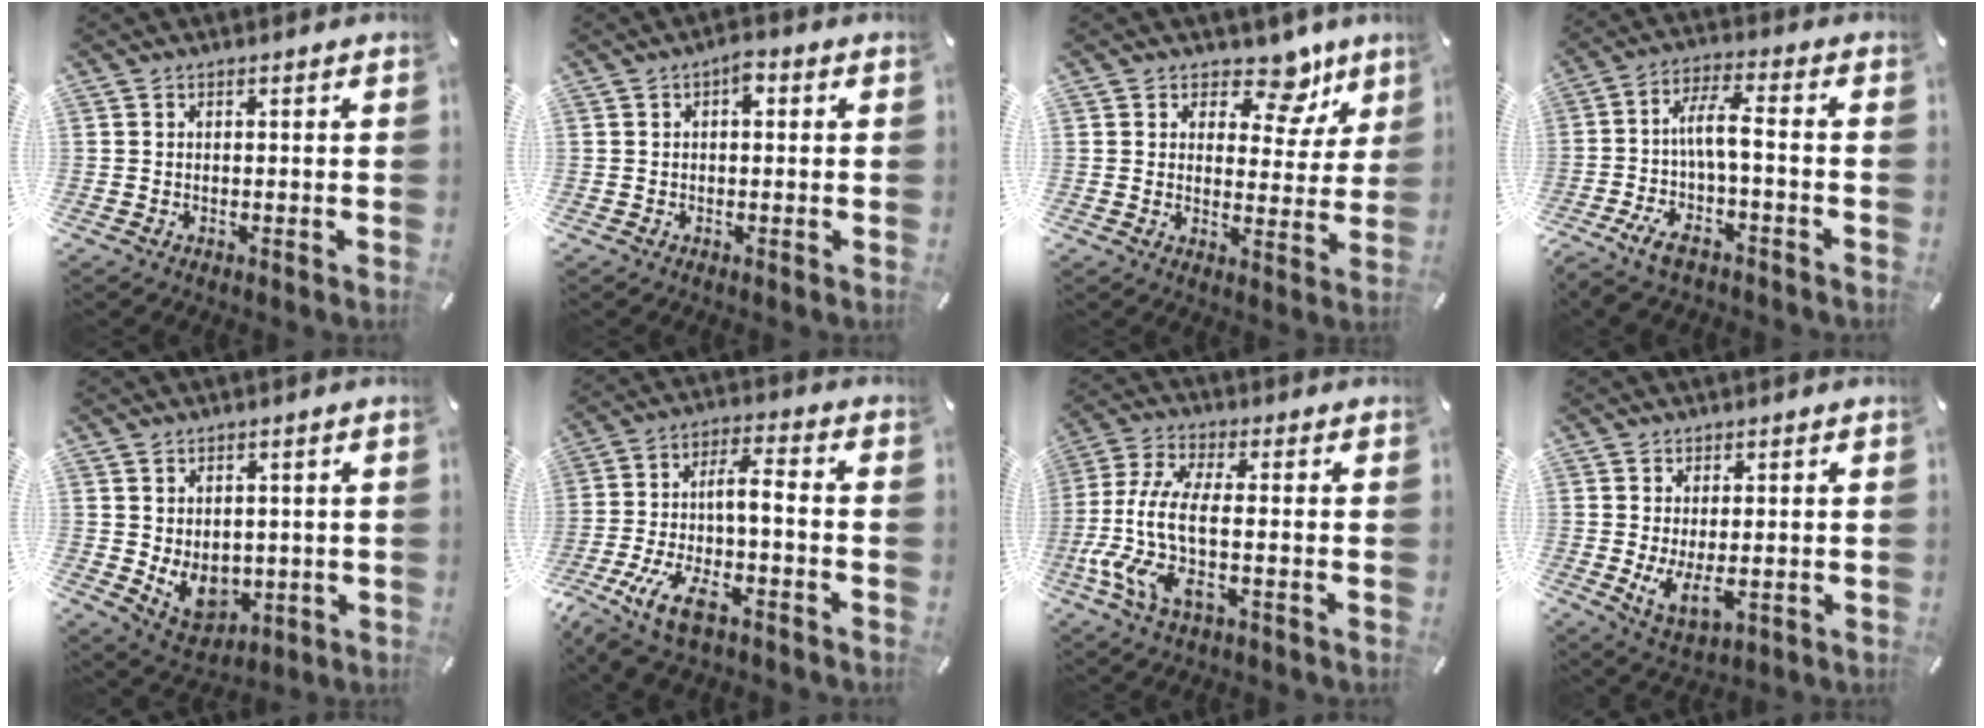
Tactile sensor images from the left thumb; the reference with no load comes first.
{"total": 2.7, "force": [0.4, 1.4, 2.2], "torque": [-0.032, 0.004, 0.002]}
{"total": 9.8, "force": [6.9, 5.1, 4.7], "torque": [-0.054, -0.049, 0.117]}
{"total": 10.4, "force": [-2.1, 3.1, 9.7], "torque": [-0.193, -0.002, -0.043]}
{"total": 8.2, "force": [-0.1, 7.0, 4.2], "torque": [-0.057, -0.010, 0.004]}
{"total": 11.2, "force": [-4.7, 3.4, 9.6], "torque": [-0.192, 0.004, -0.089]}
{"total": 12.3, "force": [-1.9, 4.3, 11.4], "torque": [-0.266, -0.021, -0.042]}
{"total": 7.0, "force": [-0.1, 3.1, 6.3], "torque": [-0.123, -0.022, -0.004]}